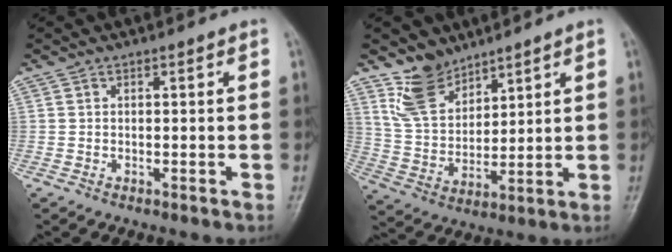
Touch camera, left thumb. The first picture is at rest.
{"total": 9.5, "force": [7.0, 5.3, 3.5], "torque": [-0.045, -0.047, 0.149]}